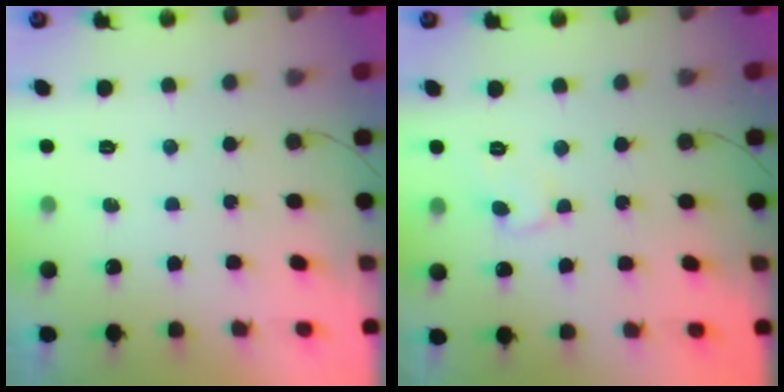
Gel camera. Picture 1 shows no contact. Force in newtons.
{"total": 6.9, "press": 6.9, "slide": 0.4}